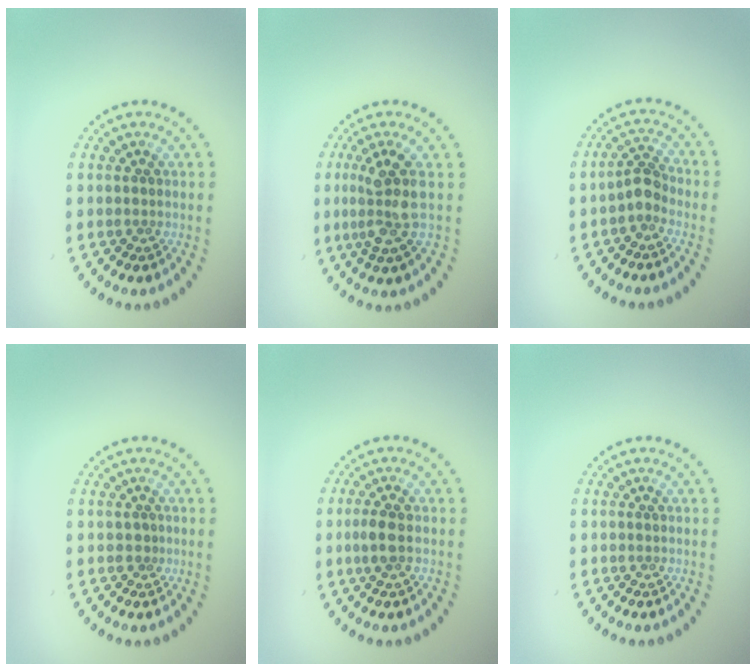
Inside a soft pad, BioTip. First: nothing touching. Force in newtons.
{"total": 3.5, "press": 2.8, "slide": 2.2}
{"total": 2.0, "press": 1.6, "slide": 1.2}
{"total": 0.6, "press": 0.3, "slide": 0.5}
{"total": 1.8, "press": 1.7, "slide": 0.4}
{"total": 0.0}